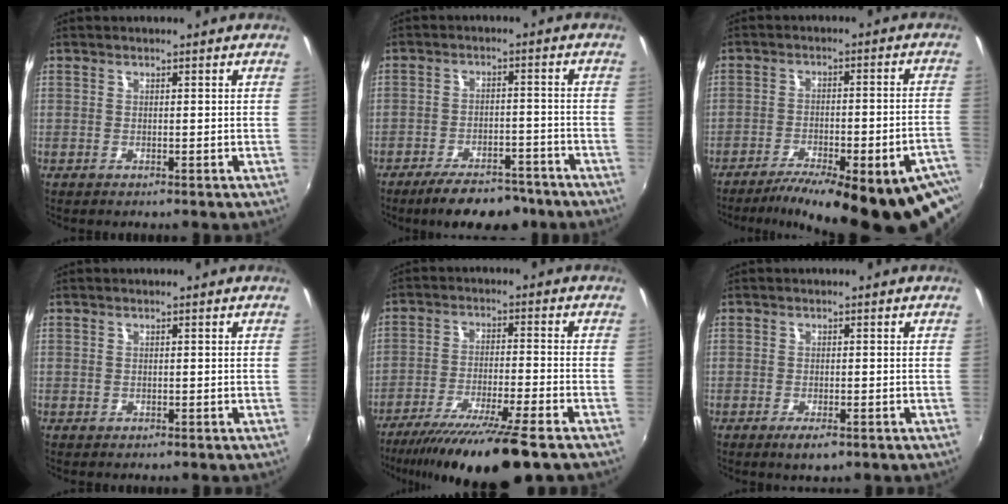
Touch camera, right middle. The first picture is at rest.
{"total": 11.1, "force": [-8.8, 4.0, 5.4], "torque": [-0.111, -0.002, -0.127]}
{"total": 25.4, "force": [-19.6, 4.7, 15.3], "torque": [-0.226, -0.045, -0.263]}
{"total": 0.0}
{"total": 15.8, "force": [-12.3, 0.3, 10.0], "torque": [-0.192, -0.036, -0.205]}
{"total": 2.6, "force": [-1.6, 0.7, 2.0], "torque": [-0.042, -0.009, -0.026]}